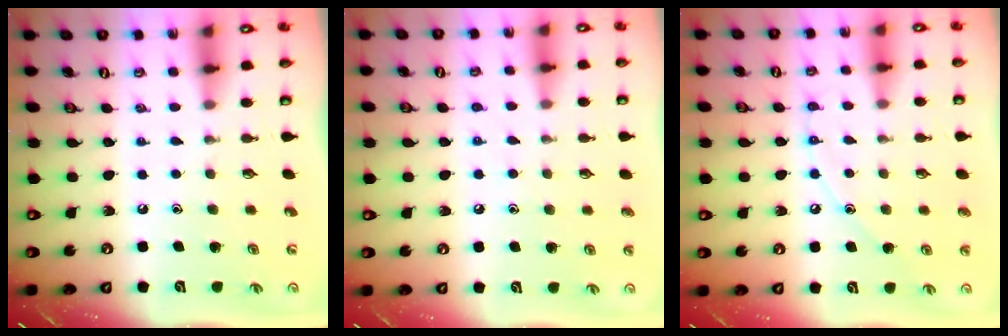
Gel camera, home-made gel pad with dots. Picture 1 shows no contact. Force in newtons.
{"total": 4.7, "press": 4.7, "slide": 0.5}
{"total": 7.4, "press": 7.4, "slide": 0.6}